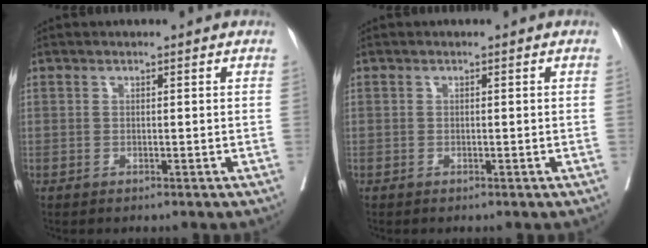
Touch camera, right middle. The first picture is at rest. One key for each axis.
{"total": 0.0}